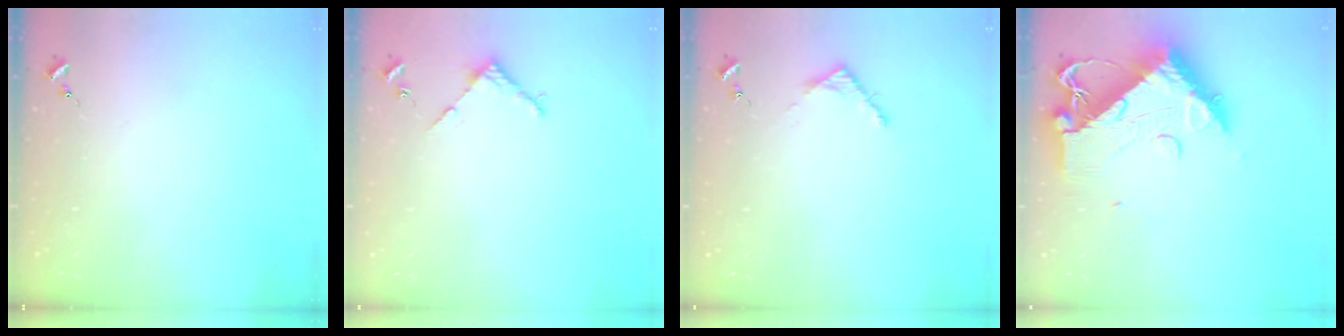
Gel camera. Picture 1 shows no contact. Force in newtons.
{"total": 2.9, "press": 2.8, "slide": 0.2}
{"total": 3.5, "press": 3.5, "slide": 0.3}
{"total": 14.6, "press": 14.5, "slide": 1.5}